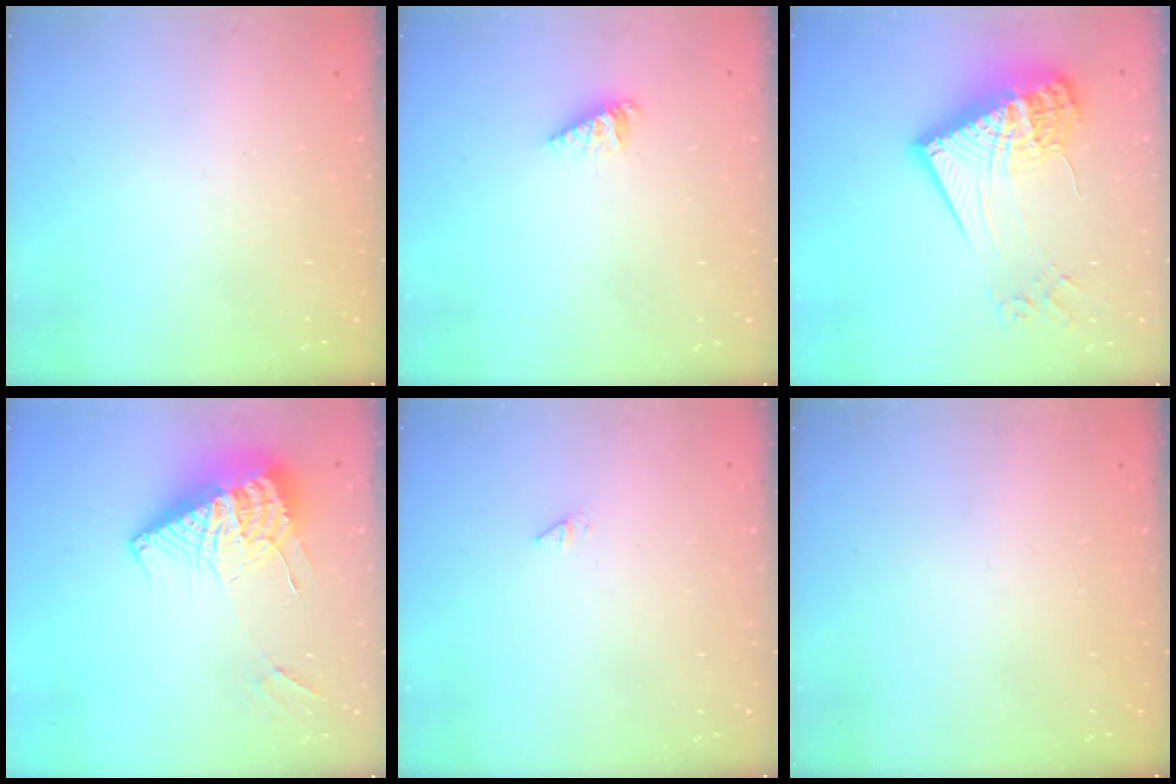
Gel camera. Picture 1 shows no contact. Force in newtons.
{"total": 2.8, "press": 2.8, "slide": 0.4}
{"total": 23.4, "press": 23.3, "slide": 2.5}
{"total": 15.0, "press": 14.8, "slide": 2.1}
{"total": 0.0}
{"total": 0.0}